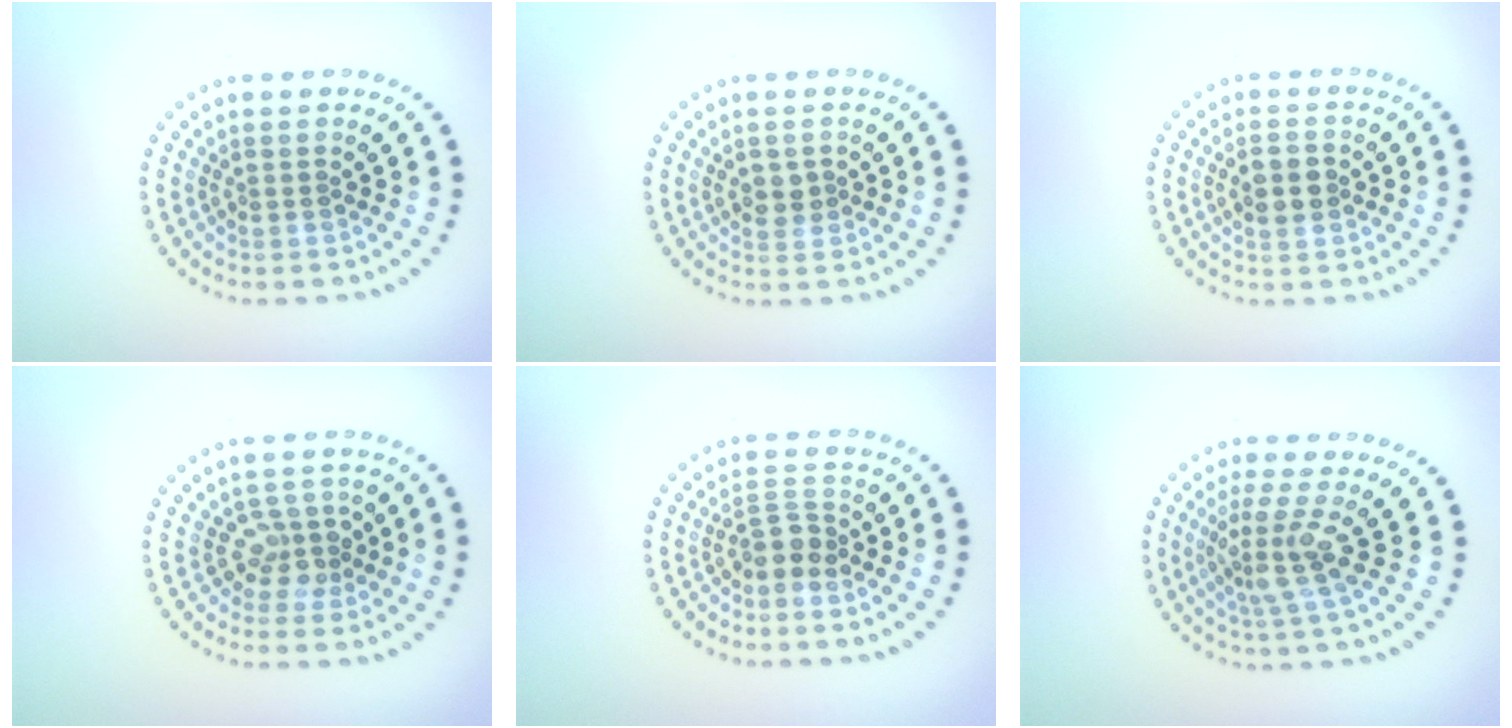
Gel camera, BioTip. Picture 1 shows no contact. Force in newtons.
{"total": 1.7, "press": 1.7, "slide": 0.4}
{"total": 2.8, "press": 2.8, "slide": 0.1}
{"total": 2.4, "press": 2.0, "slide": 1.4}
{"total": 2.2, "press": 1.8, "slide": 1.2}
{"total": 3.6, "press": 2.6, "slide": 2.5}